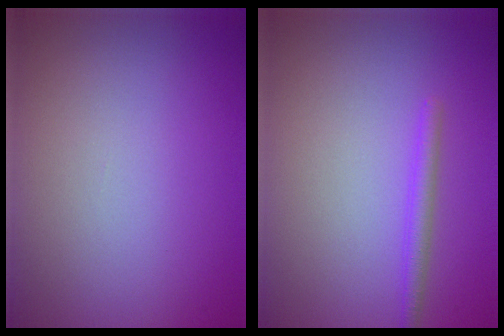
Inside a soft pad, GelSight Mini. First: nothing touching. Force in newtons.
{"total": 1.6, "press": 1.6, "slide": 0.0}